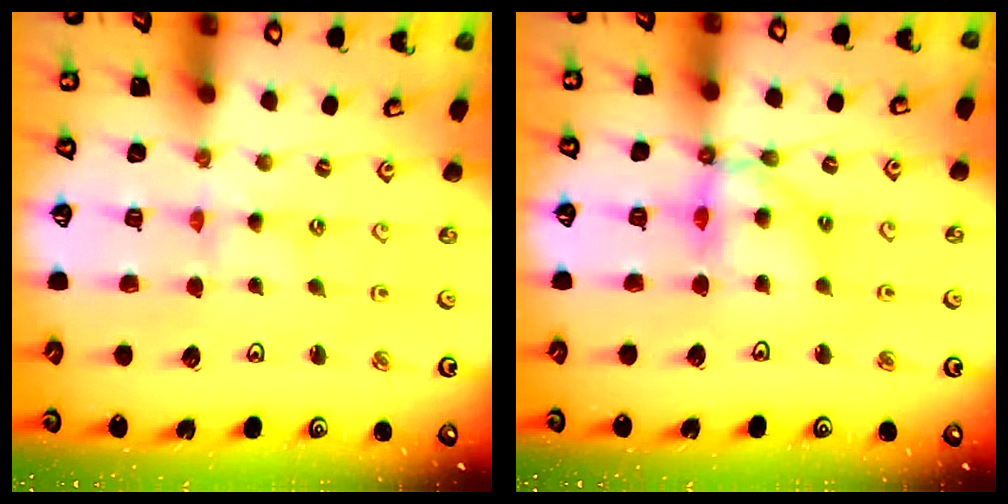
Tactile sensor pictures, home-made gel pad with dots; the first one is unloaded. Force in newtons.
{"total": 11.5, "press": 11.5, "slide": 1.1}